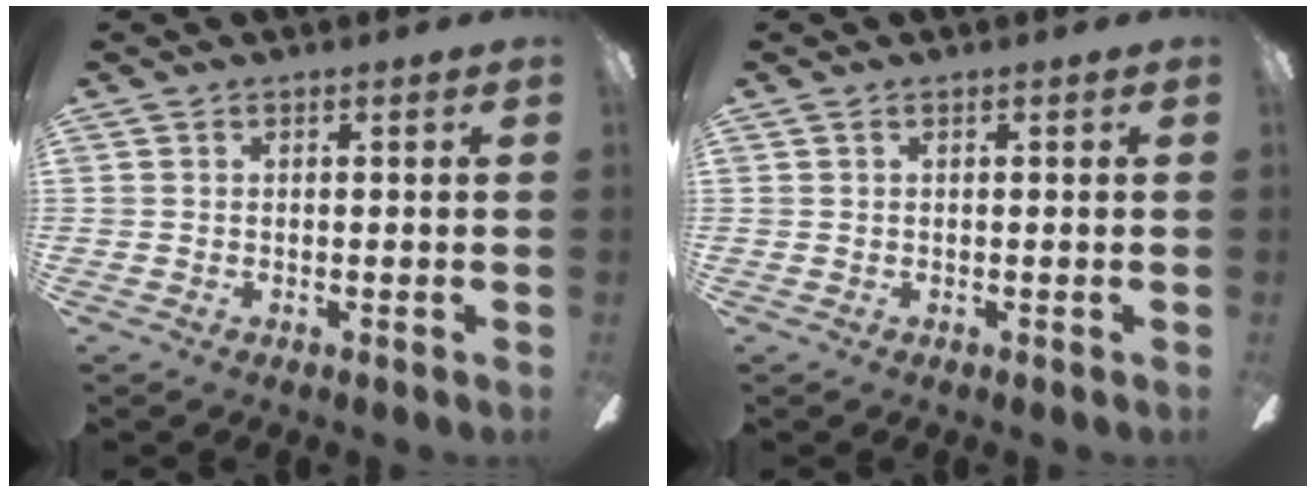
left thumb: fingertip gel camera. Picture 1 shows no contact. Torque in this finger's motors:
{"motor_torque": [0.00, 0.00, -0.16, 0.16, 0.00]}